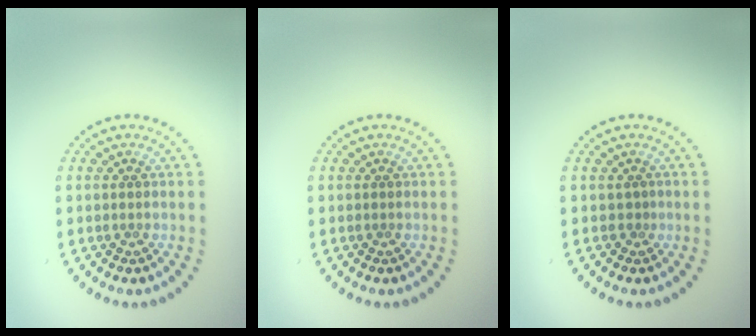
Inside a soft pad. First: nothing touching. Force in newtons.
{"total": 0.0}
{"total": 0.6, "press": 0.2, "slide": 0.5}